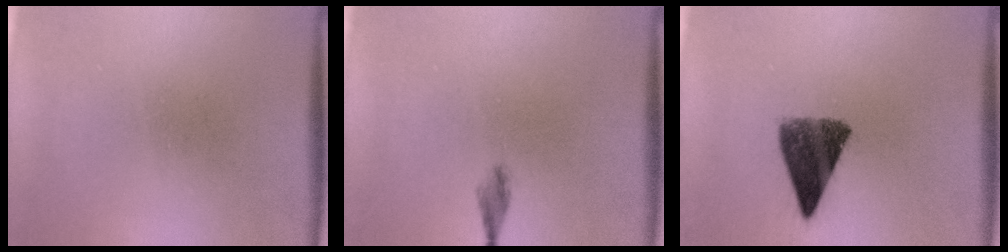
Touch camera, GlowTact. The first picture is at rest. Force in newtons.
{"total": 1.3}
{"total": 9.1}